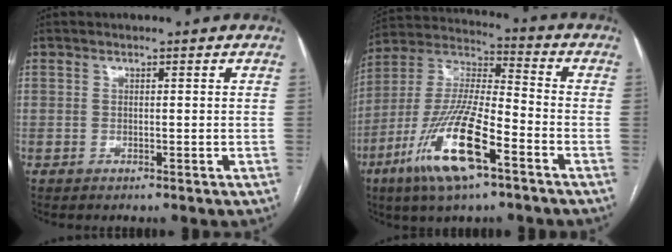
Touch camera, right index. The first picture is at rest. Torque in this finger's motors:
{"motor_torque": [0.52, -0.55, 0.37, 0.06]}